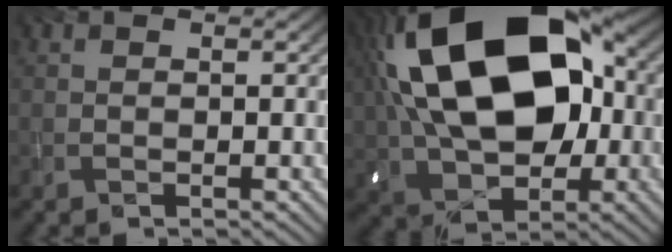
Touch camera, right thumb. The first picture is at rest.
{"total": 21.9, "force": [3.9, 13.9, 16.4], "torque": [-0.325, 0.016, 0.067]}